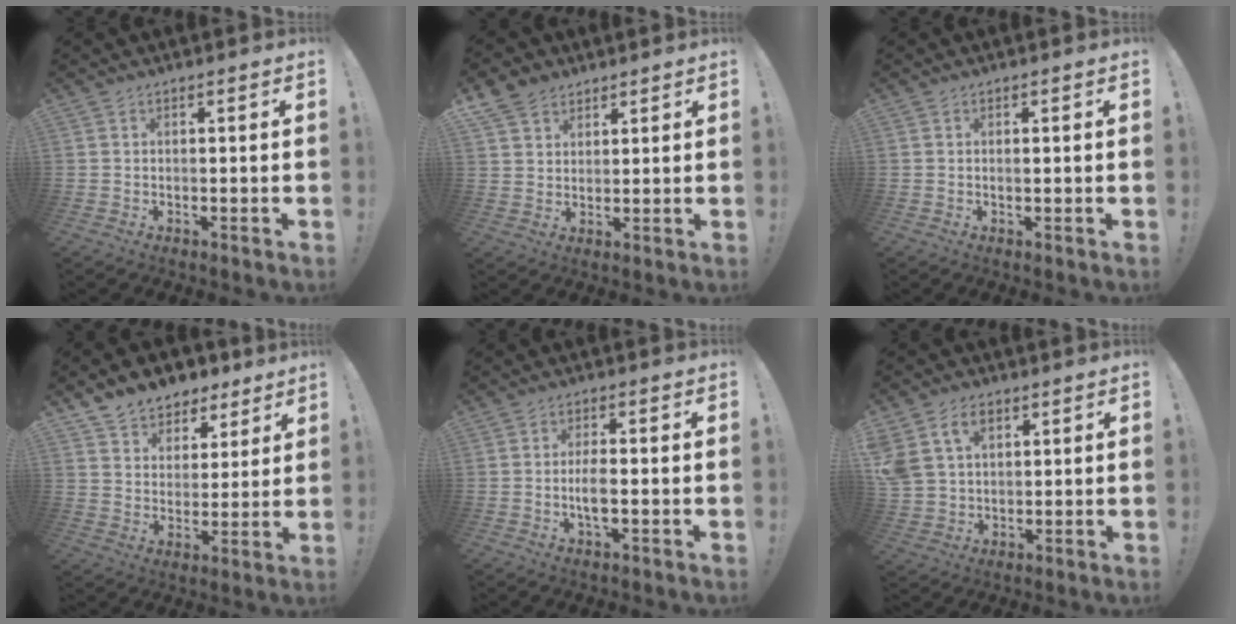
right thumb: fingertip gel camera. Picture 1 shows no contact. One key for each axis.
{"total": 7.0, "fx": 4.8, "fy": 4.7, "fz": 1.8, "tx": -0.030, "ty": -0.025, "tz": 0.094}
{"total": 0.5, "fx": 0.0, "fy": 0.0, "fz": 0.5, "tx": -0.007, "ty": -0.002, "tz": -0.002}
{"total": 9.3, "fx": 6.9, "fy": 6.0, "fz": 1.4, "tx": -0.022, "ty": -0.052, "tz": 0.136}
{"total": 5.2, "fx": -1.2, "fy": 1.5, "fz": 4.8, "tx": -0.110, "ty": -0.002, "tz": -0.024}
{"total": 9.7, "fx": 4.7, "fy": 6.9, "fz": 5.0, "tx": -0.105, "ty": -0.012, "tz": 0.092}